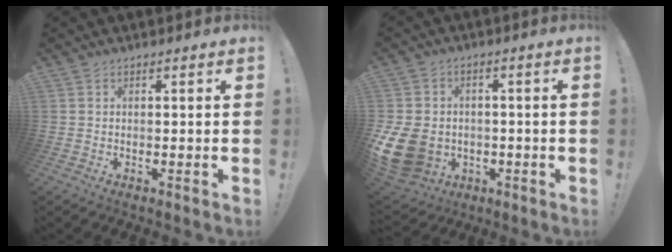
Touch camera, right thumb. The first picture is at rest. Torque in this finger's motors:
{"motor_torque": [1.34, 1.92, 0.79, -0.63, 0.52]}